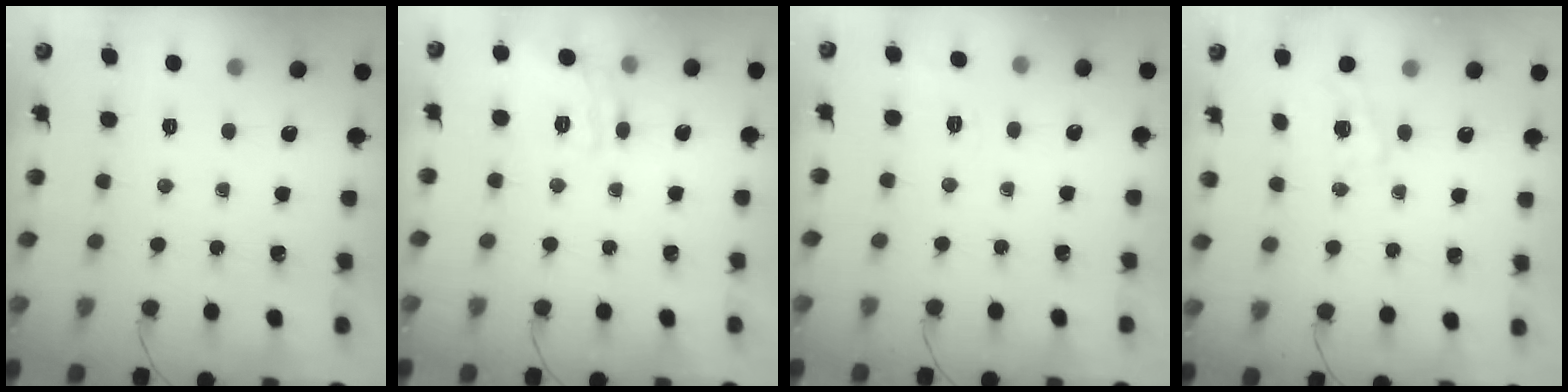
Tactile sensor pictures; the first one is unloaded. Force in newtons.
{"total": 12.4, "press": 12.4, "slide": 0.9}
{"total": 2.4, "press": 1.3, "slide": 2.1}
{"total": 1.0, "press": 0.7, "slide": 0.7}